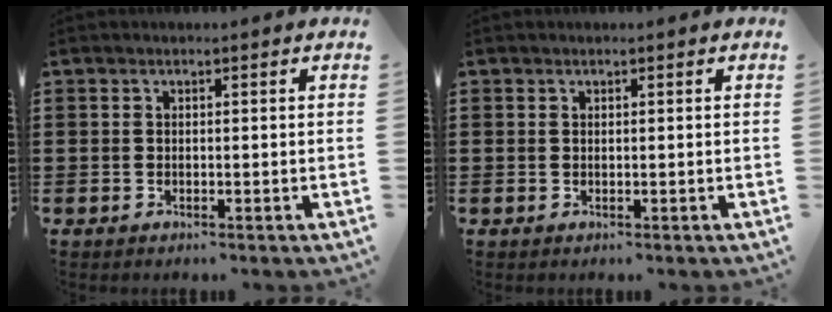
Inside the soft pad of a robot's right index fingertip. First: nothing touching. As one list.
[{"total": 0.0}]